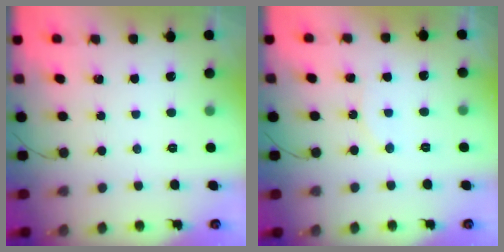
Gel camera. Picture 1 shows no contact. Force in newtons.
{"total": 5.6, "press": 5.3, "slide": 1.9}